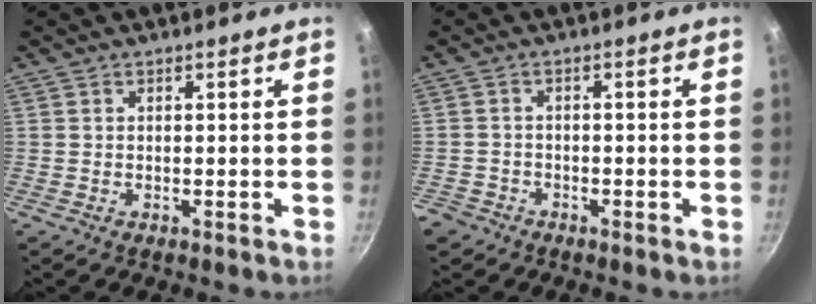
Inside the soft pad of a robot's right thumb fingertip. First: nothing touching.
{"total": 3.5, "force": [-2.3, 2.6, 0.9], "torque": [-0.018, 0.023, -0.040]}